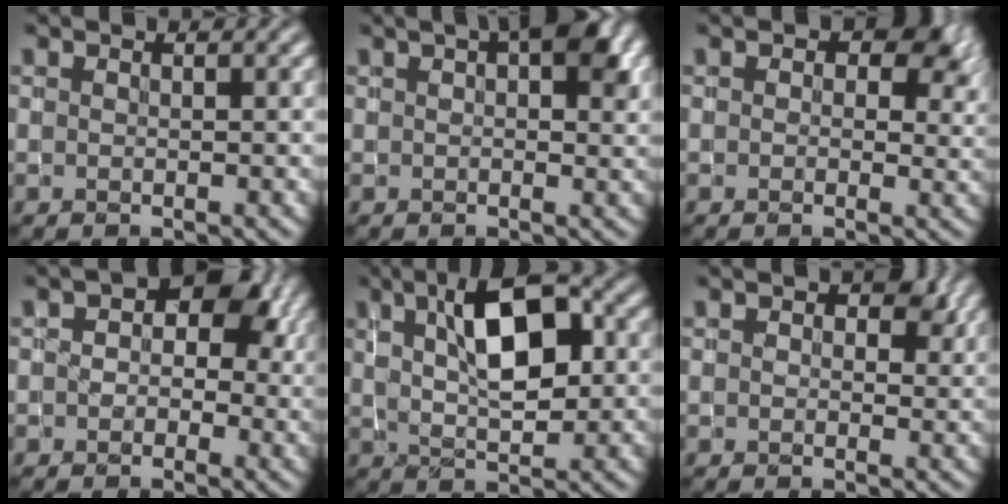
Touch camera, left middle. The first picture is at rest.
{"total": 5.6, "force": [2.5, 2.3, 4.4], "torque": [-0.053, 0.017, 0.030]}
{"total": 5.5, "force": [1.7, 3.8, 3.6], "torque": [-0.044, -0.005, 0.021]}
{"total": 4.8, "force": [0.6, 3.5, 3.2], "torque": [-0.025, 0.005, 0.001]}
{"total": 7.2, "force": [1.9, 3.0, 6.3], "torque": [-0.098, 0.015, 0.027]}
{"total": 2.8, "force": [0.8, 2.0, 1.8], "torque": [-0.021, 0.001, 0.014]}